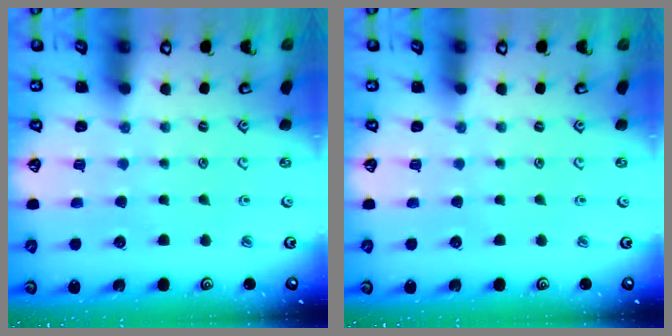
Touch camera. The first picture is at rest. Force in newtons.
{"total": 0.0}